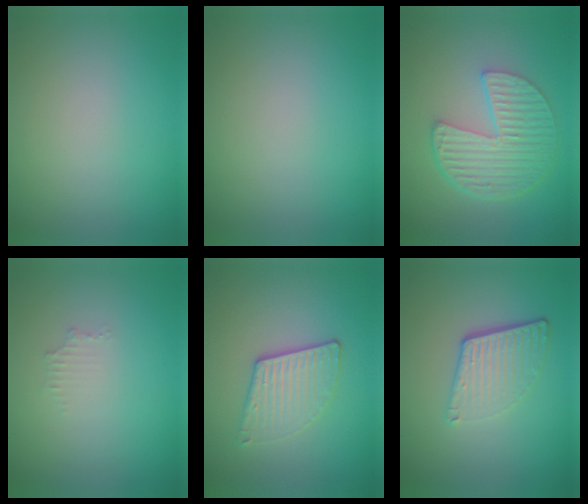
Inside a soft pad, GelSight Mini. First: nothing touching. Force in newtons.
{"total": 0.0}
{"total": 6.0, "press": 4.3, "slide": 4.2}
{"total": 0.9, "press": 0.8, "slide": 0.1}
{"total": 3.2, "press": 2.8, "slide": 1.4}
{"total": 4.3, "press": 2.8, "slide": 3.3}